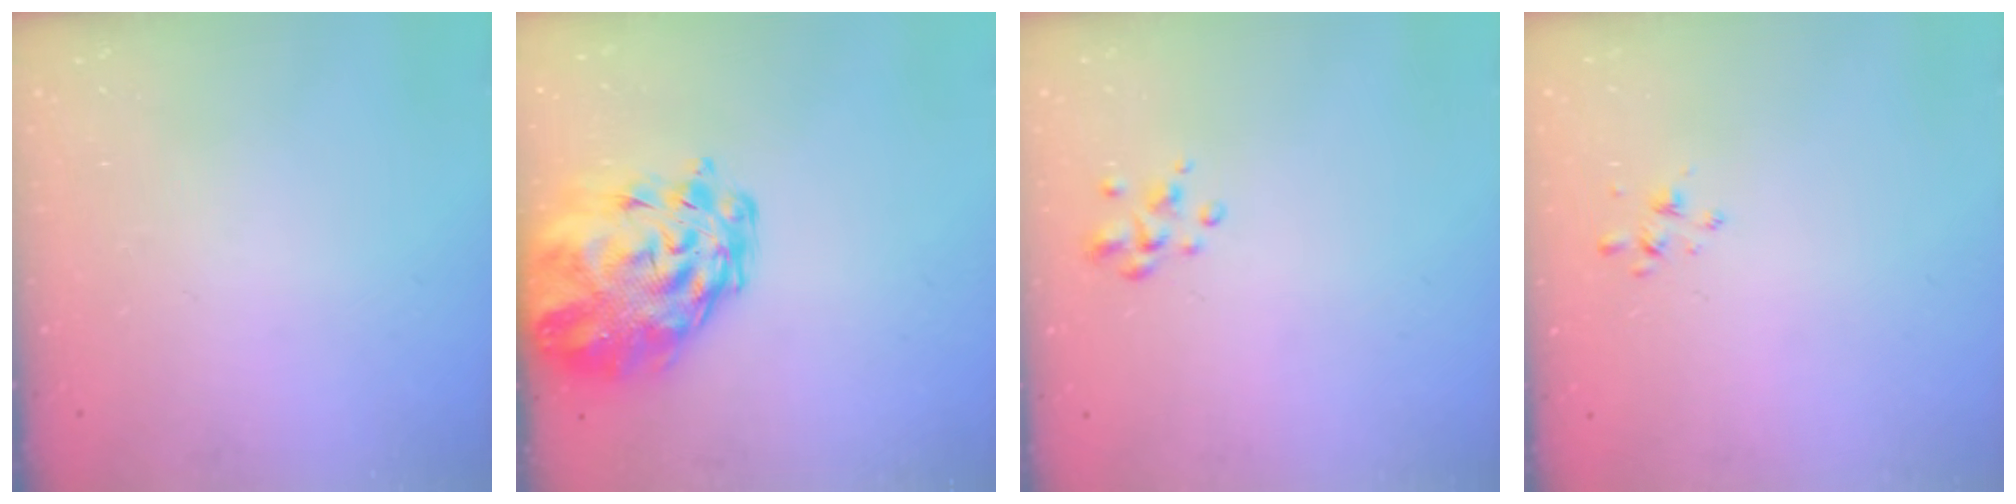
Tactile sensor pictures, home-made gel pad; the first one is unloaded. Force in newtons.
{"total": 10.6, "press": 9.9, "slide": 3.7}
{"total": 2.0, "press": 1.9, "slide": 0.6}
{"total": 2.0, "press": 1.9, "slide": 0.6}